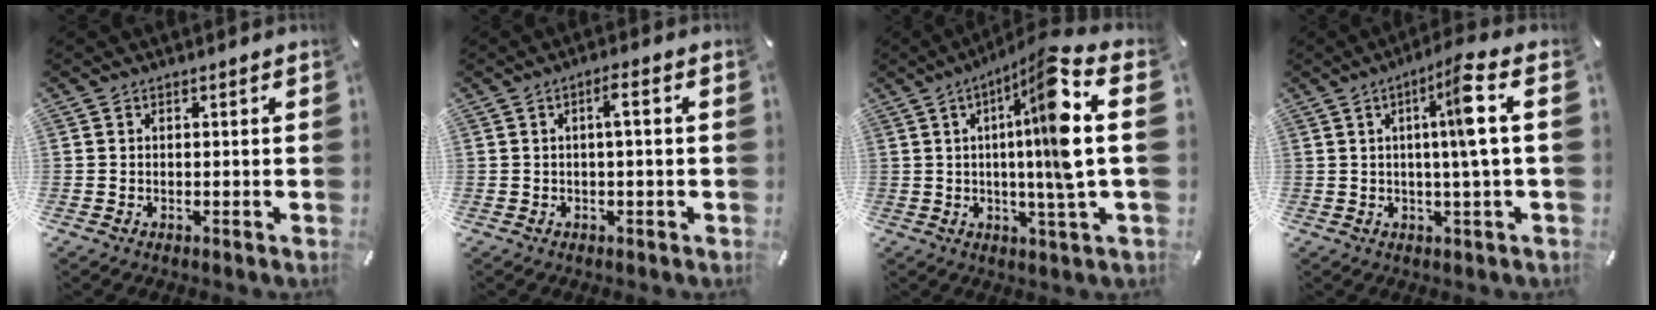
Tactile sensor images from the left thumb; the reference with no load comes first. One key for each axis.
{"total": 3.6, "fx": 0.3, "fy": 0.5, "fz": 3.5, "tx": -0.068, "ty": 0.007, "tz": 0.001}
{"total": 15.6, "fx": 3.0, "fy": -0.8, "fz": 15.3, "tx": -0.250, "ty": -0.026, "tz": 0.016}
{"total": 10.0, "fx": 2.4, "fy": 0.1, "fz": 9.7, "tx": -0.162, "ty": -0.003, "tz": 0.027}